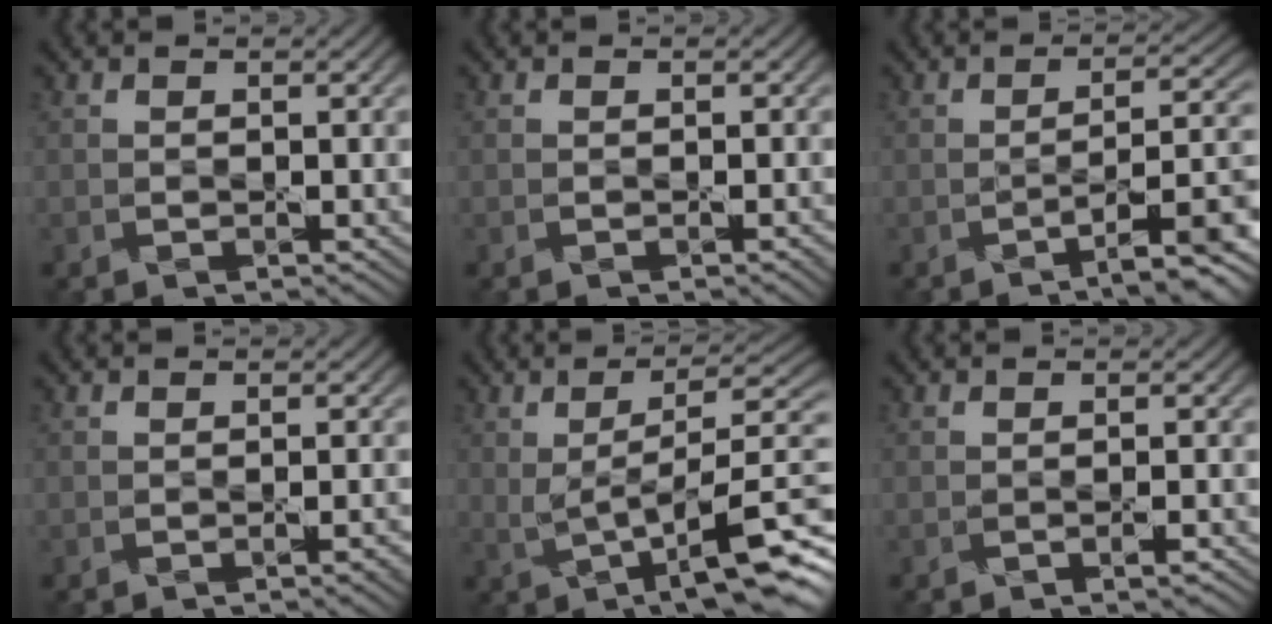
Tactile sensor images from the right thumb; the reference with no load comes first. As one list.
[{"total": 0.8, "force": [-0.3, 0.1, 0.7], "torque": [-0.010, 0.000, -0.004]}, {"total": 9.2, "force": [-4.2, 2.5, 7.9], "torque": [-0.115, -0.003, -0.062]}, {"total": 1.6, "force": [-0.7, 0.3, 1.4], "torque": [-0.019, 0.001, -0.010]}, {"total": 10.4, "force": [-0.4, 2.6, 10.1], "torque": [-0.152, 0.014, -0.001]}, {"total": 1.3, "force": [-0.6, 0.1, 1.2], "torque": [-0.018, 0.001, -0.010]}]